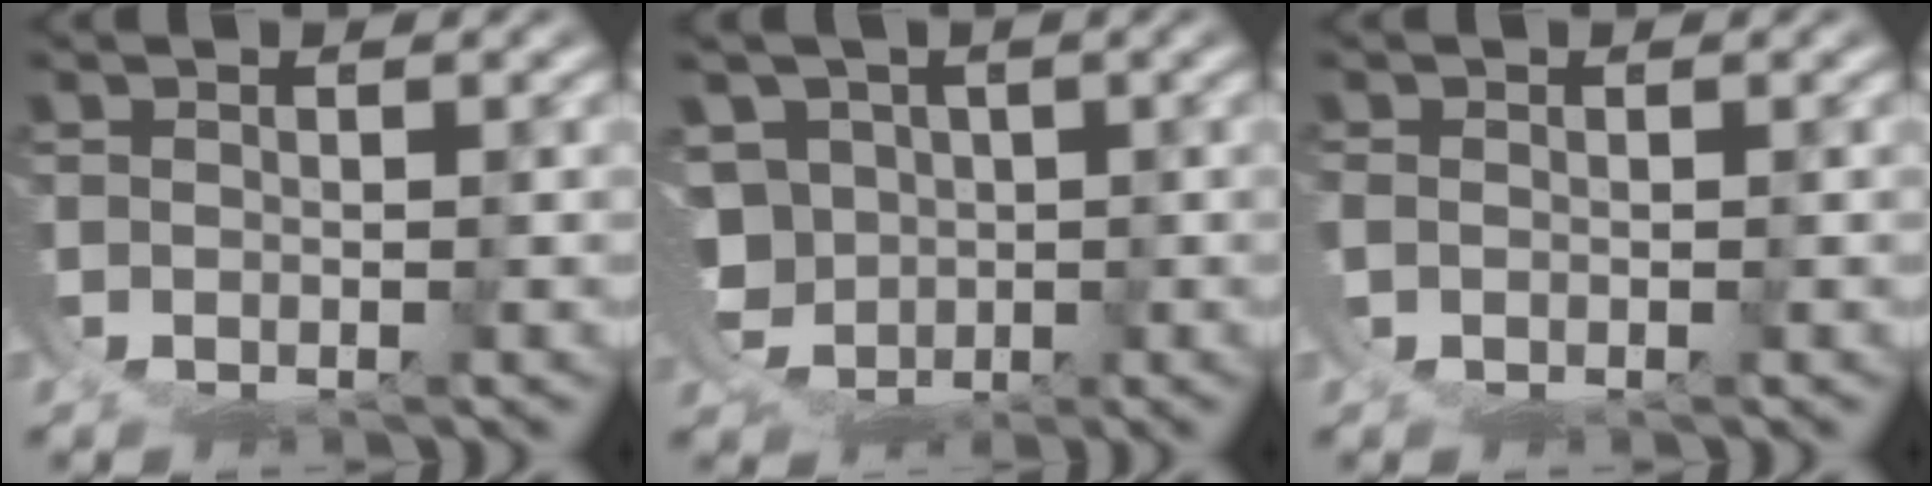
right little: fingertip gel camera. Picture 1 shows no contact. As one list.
[{"total": 6.4, "force": [0.8, 6.2, 1.3], "torque": [-0.053, -0.039, 0.029]}, {"total": 0.7, "force": [0.1, 0.6, -0.3], "torque": [-0.004, -0.001, 0.000]}]